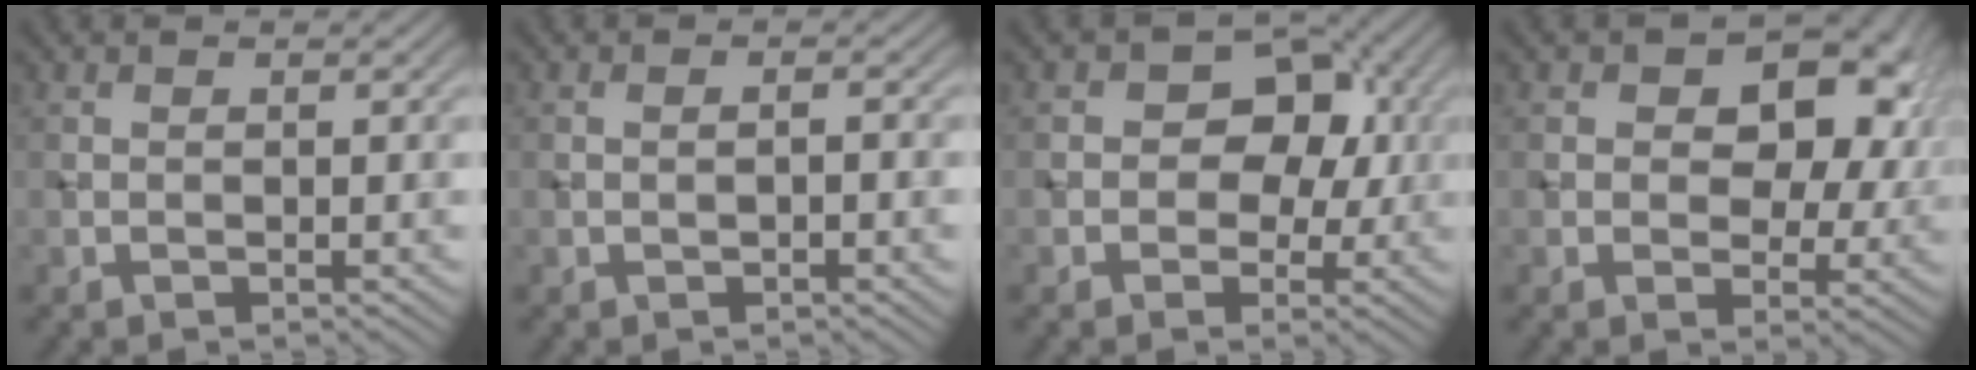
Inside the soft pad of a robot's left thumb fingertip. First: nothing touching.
{"total": 1.7, "force": [-0.5, 0.5, 1.6], "torque": [-0.026, 0.003, -0.009]}
{"total": 8.2, "force": [0.5, 6.5, 5.0], "torque": [-0.036, 0.022, -0.019]}
{"total": 11.2, "force": [3.1, 7.1, 8.1], "torque": [-0.103, 0.003, 0.039]}